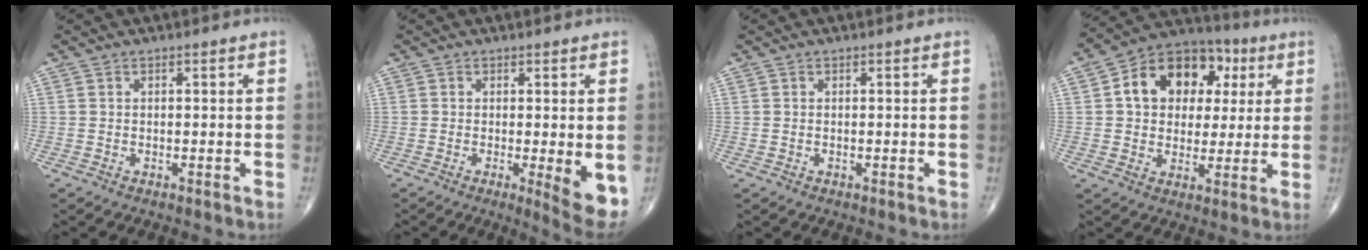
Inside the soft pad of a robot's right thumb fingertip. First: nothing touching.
{"total": 6.3, "force": [-1.1, 1.3, 6.1], "torque": [-0.087, -0.018, -0.017]}
{"total": 0.0}
{"total": 15.9, "force": [3.9, 11.8, 9.9], "torque": [-0.114, 0.015, 0.055]}